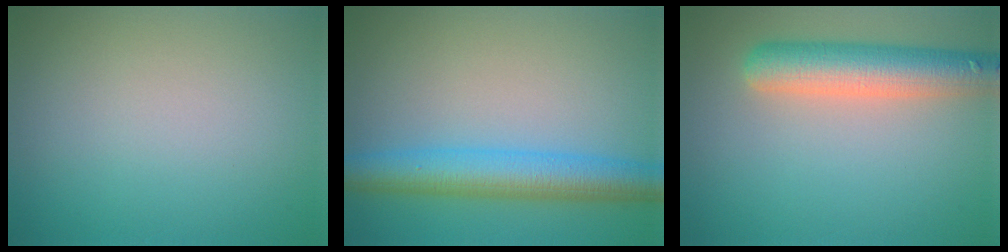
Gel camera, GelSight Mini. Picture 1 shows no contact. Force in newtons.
{"total": 5.8, "press": 5.8, "slide": 0.3}
{"total": 6.3, "press": 6.3, "slide": 0.3}